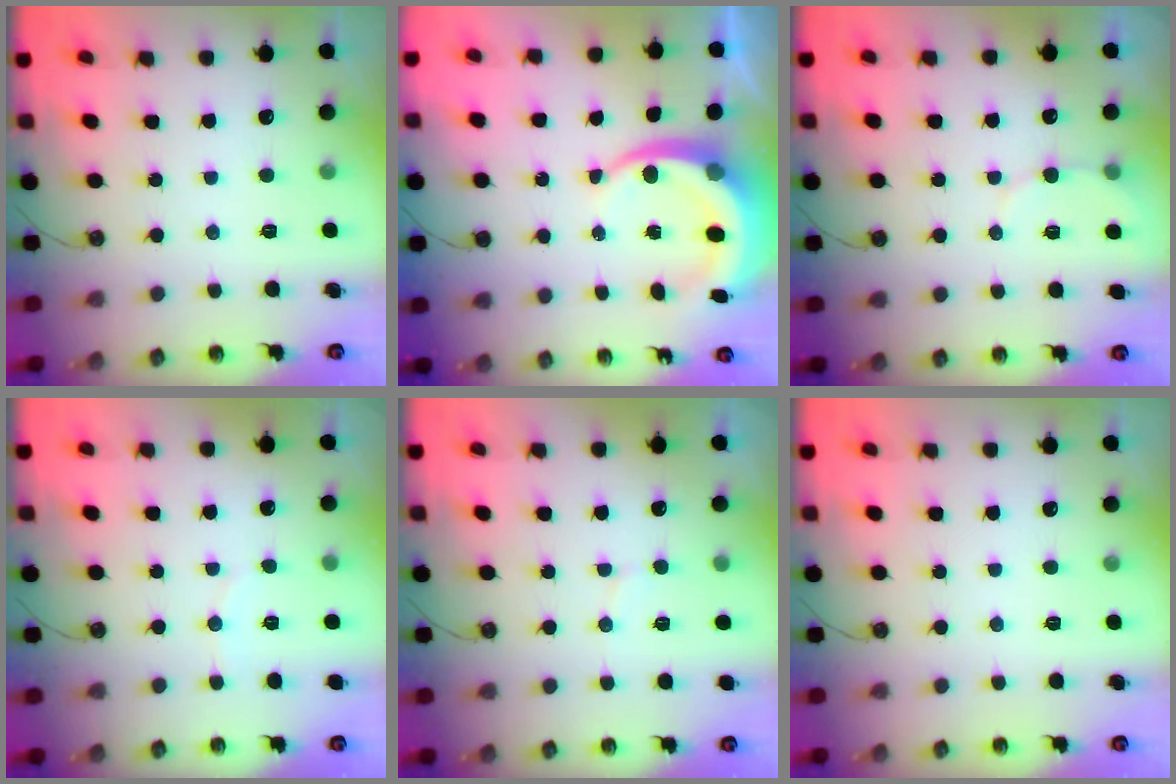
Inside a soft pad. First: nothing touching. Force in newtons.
{"total": 9.5, "press": 9.2, "slide": 2.3}
{"total": 5.2, "press": 5.0, "slide": 1.3}
{"total": 2.6, "press": 2.6, "slide": 0.2}
{"total": 5.1, "press": 4.9, "slide": 1.3}
{"total": 0.0}